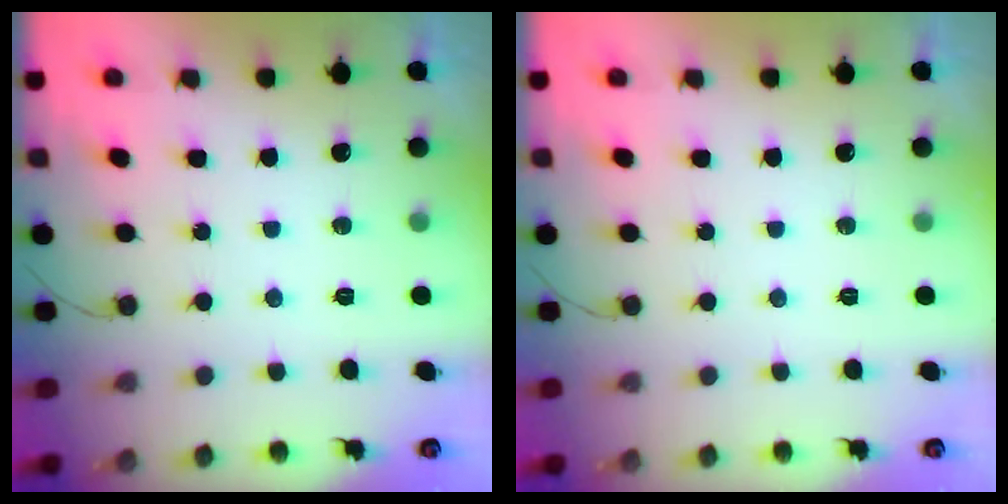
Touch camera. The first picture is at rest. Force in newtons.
{"total": 0.0}